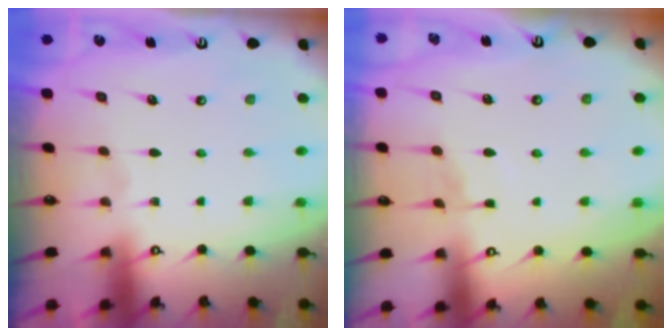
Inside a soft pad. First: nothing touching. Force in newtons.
{"total": 4.7, "press": 4.6, "slide": 0.6}